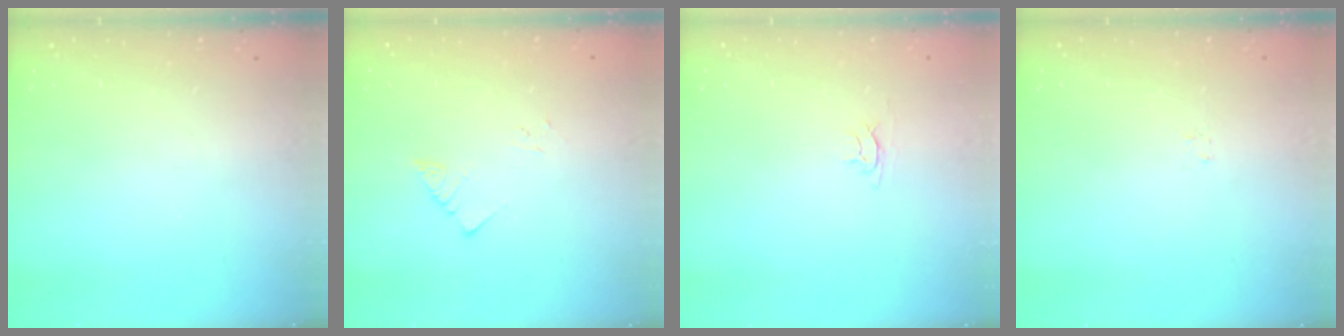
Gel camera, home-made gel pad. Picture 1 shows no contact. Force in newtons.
{"total": 2.8, "press": 2.8, "slide": 0.2}
{"total": 2.4, "press": 2.4, "slide": 0.3}
{"total": 0.8, "press": 0.8, "slide": 0.2}